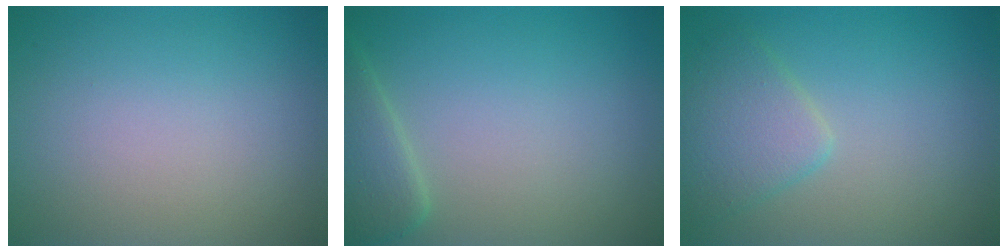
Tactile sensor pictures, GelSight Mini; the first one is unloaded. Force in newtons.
{"total": 2.8, "press": 2.8, "slide": 0.2}
{"total": 3.2, "press": 3.2, "slide": 0.1}